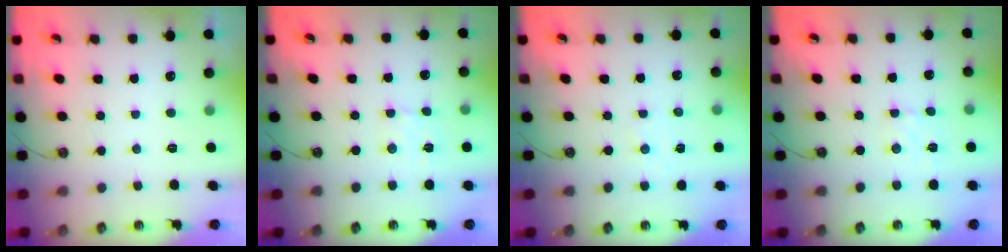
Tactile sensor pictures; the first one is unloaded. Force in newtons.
{"total": 2.9, "press": 2.8, "slide": 0.6}
{"total": 1.1, "press": 1.0, "slide": 0.2}
{"total": 2.1, "press": 2.0, "slide": 0.6}